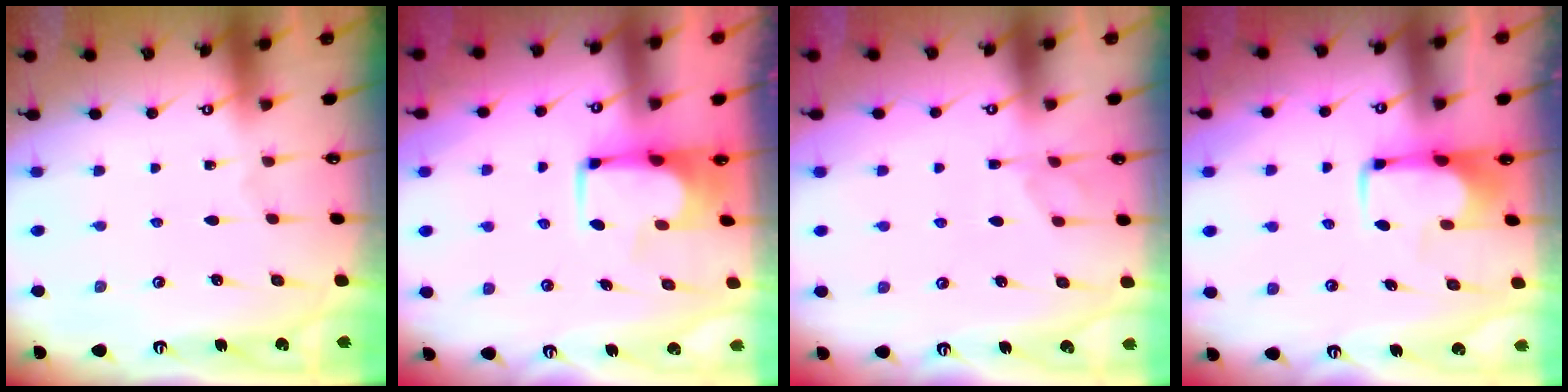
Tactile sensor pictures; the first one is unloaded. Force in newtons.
{"total": 1.9, "press": 1.9, "slide": 0.2}
{"total": 1.2, "press": 0.5, "slide": 1.1}
{"total": 2.0, "press": 2.0, "slide": 0.4}